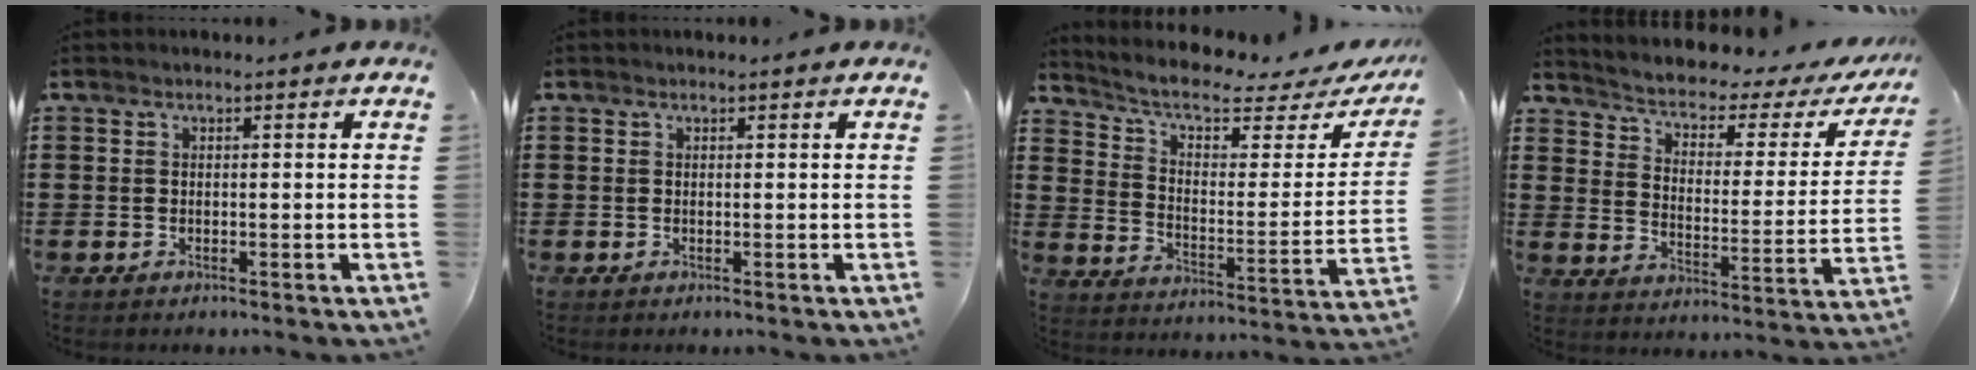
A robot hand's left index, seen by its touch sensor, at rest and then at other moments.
{"total": 0.0}
{"total": 5.9, "force": [4.4, 1.7, 3.5], "torque": [-0.092, -0.030, 0.071]}
{"total": 2.5, "force": [1.5, 0.9, 1.7], "torque": [-0.048, -0.021, 0.013]}